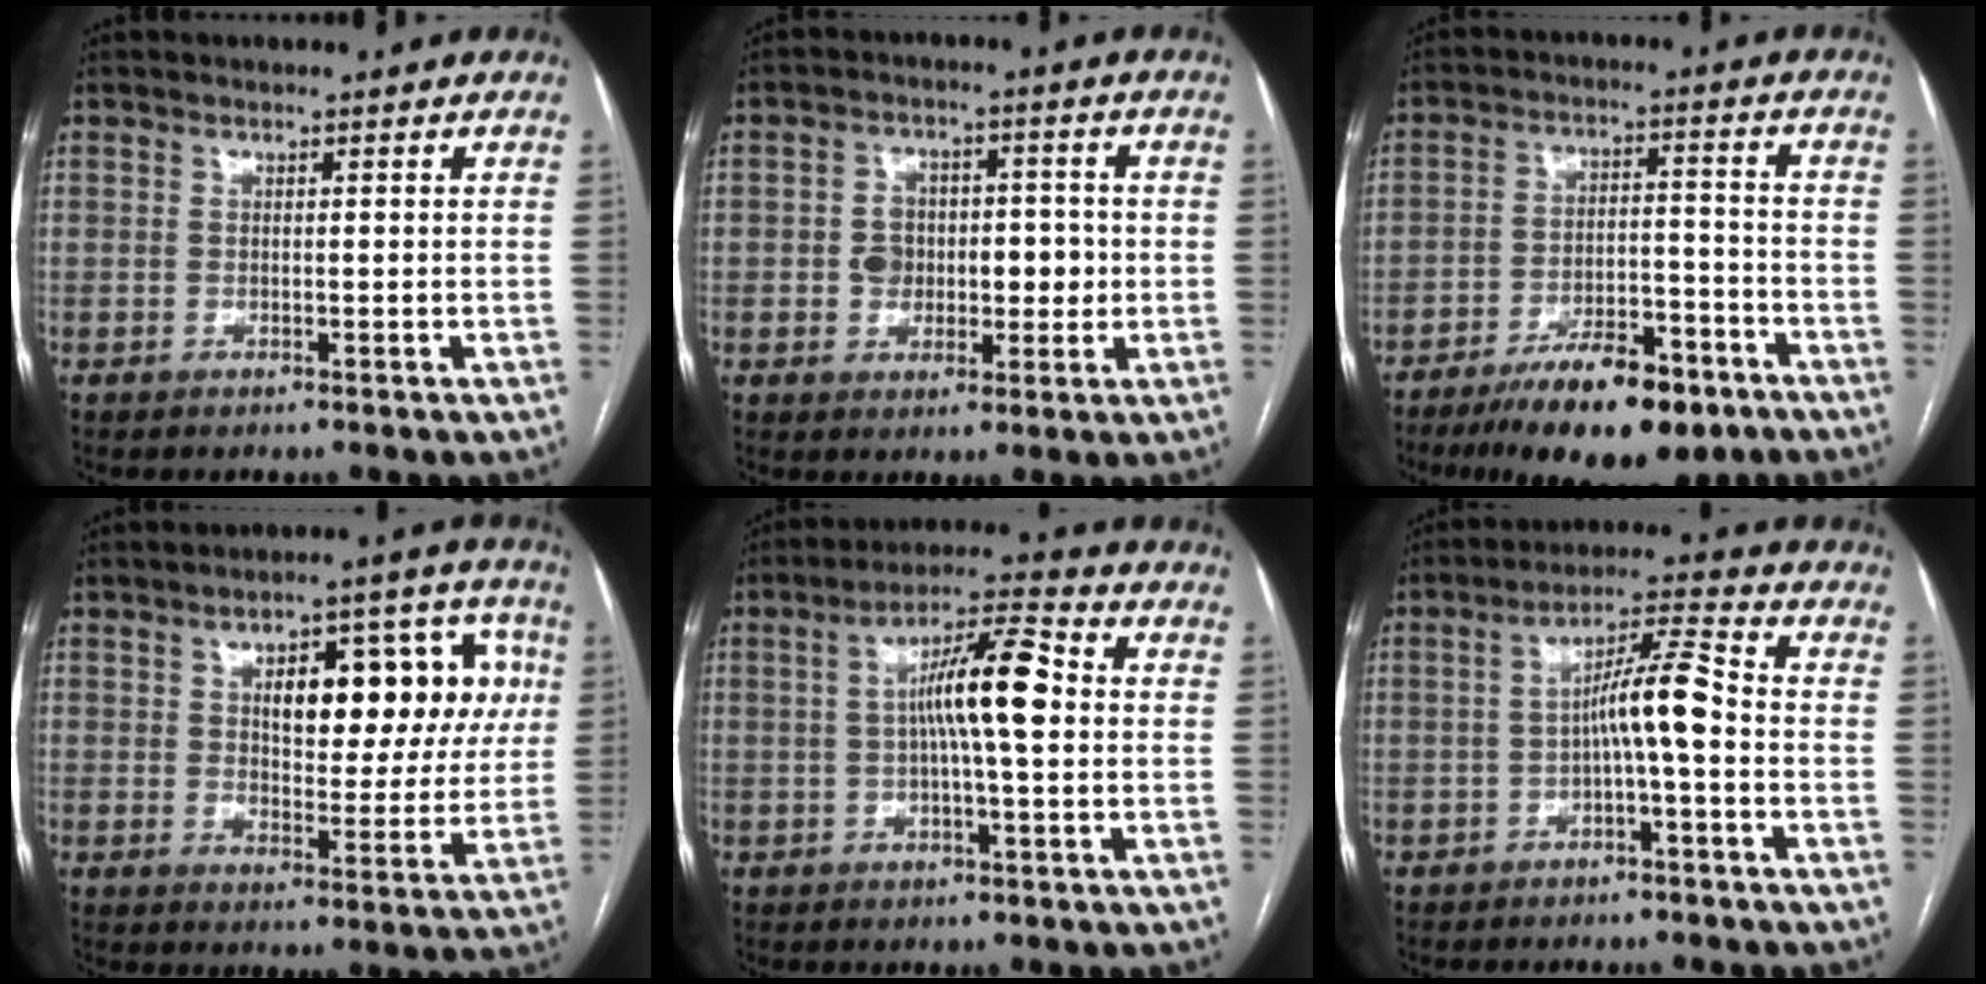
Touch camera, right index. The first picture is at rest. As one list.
[{"total": 7.0, "force": [-0.6, 4.9, 5.0], "torque": [-0.074, 0.026, -0.002]}, {"total": 14.3, "force": [-9.9, 4.7, 9.2], "torque": [-0.142, 0.008, -0.159]}, {"total": 14.4, "force": [3.8, 6.5, 12.3], "torque": [-0.152, 0.040, 0.058]}, {"total": 10.1, "force": [0.5, 1.2, 10.0], "torque": [-0.177, 0.022, 0.004]}, {"total": 7.4, "force": [-1.3, 0.5, 7.2], "torque": [-0.126, 0.025, -0.023]}]